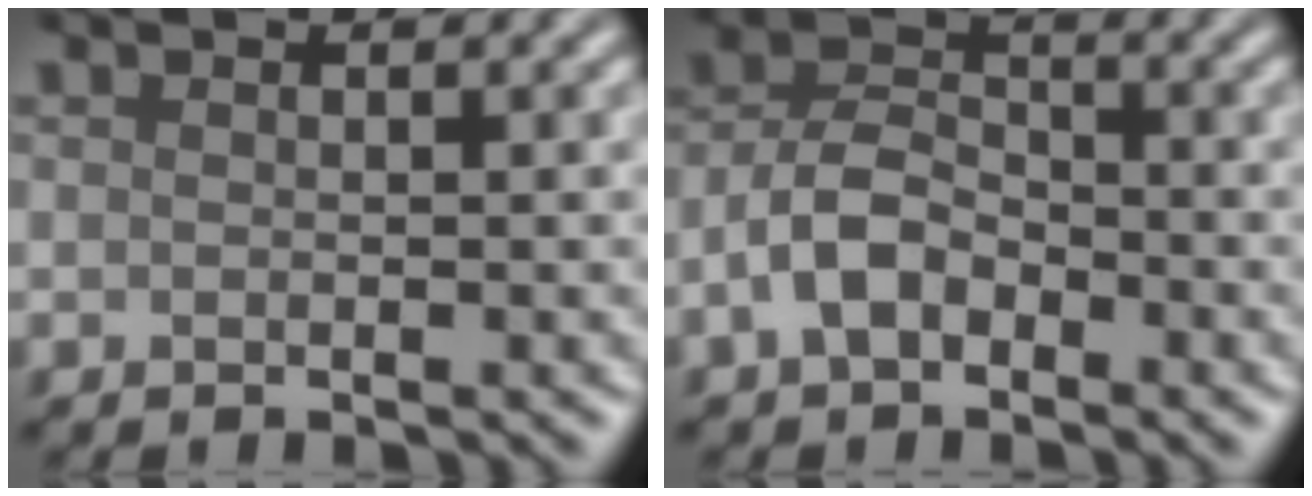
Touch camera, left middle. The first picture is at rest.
{"total": 4.3, "force": [-2.1, 2.6, 2.7], "torque": [-0.053, 0.013, -0.045]}